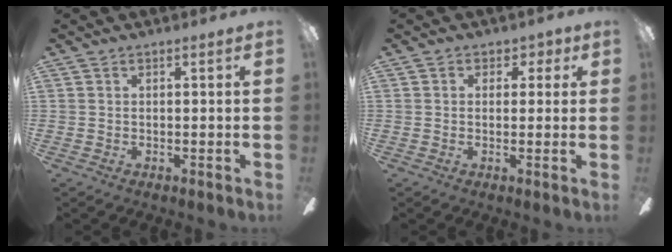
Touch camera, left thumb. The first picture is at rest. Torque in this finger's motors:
{"motor_torque": [-0.34, -0.17, -0.36, 0.22, -0.02]}